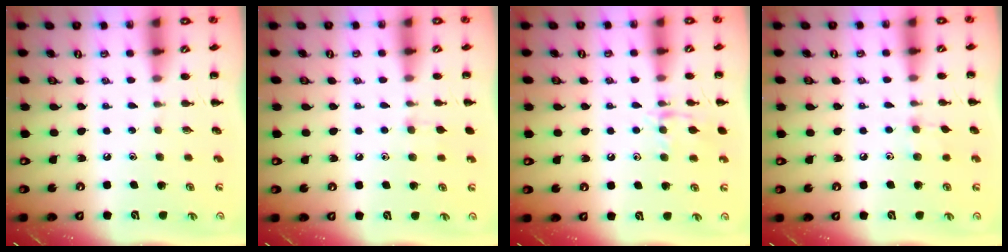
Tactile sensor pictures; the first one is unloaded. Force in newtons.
{"total": 5.8, "press": 5.5, "slide": 2.0}
{"total": 10.3, "press": 10.3, "slide": 0.9}
{"total": 6.4, "press": 6.1, "slide": 1.9}